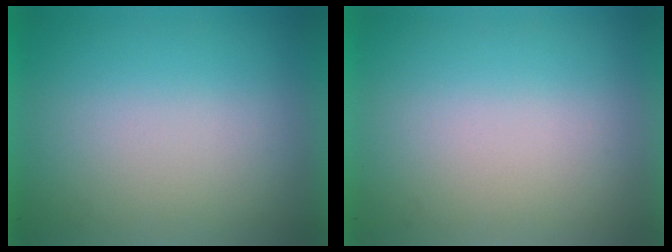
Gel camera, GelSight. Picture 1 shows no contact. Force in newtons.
{"total": 0.0}